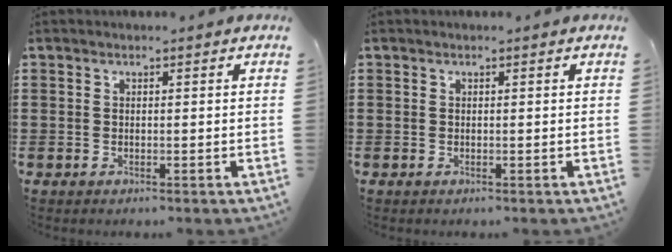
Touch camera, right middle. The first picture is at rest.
{"total": 0.0}